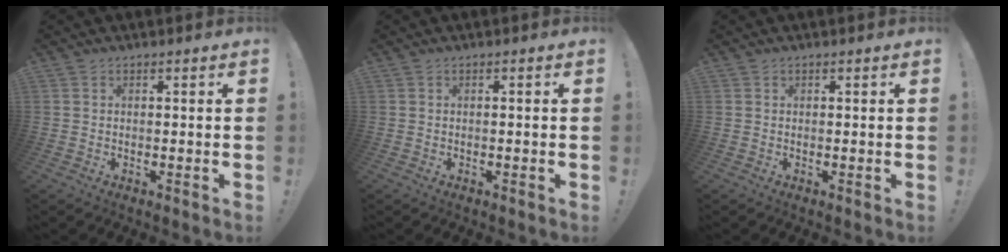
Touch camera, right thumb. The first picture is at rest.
{"total": 0.8, "force": [-0.6, -0.3, 0.3], "torque": [-0.014, 0.002, -0.010]}
{"total": 0.0}